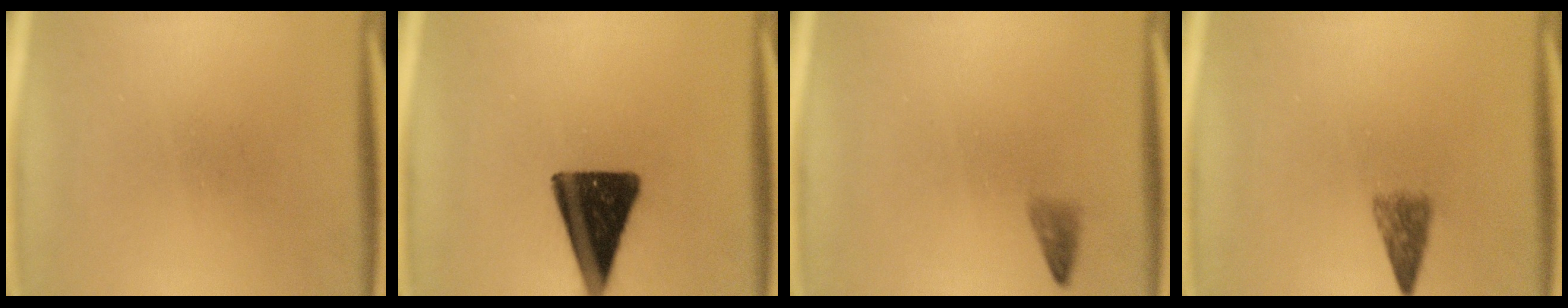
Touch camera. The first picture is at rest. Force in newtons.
{"total": 15.2}
{"total": 1.2}
{"total": 2.9}